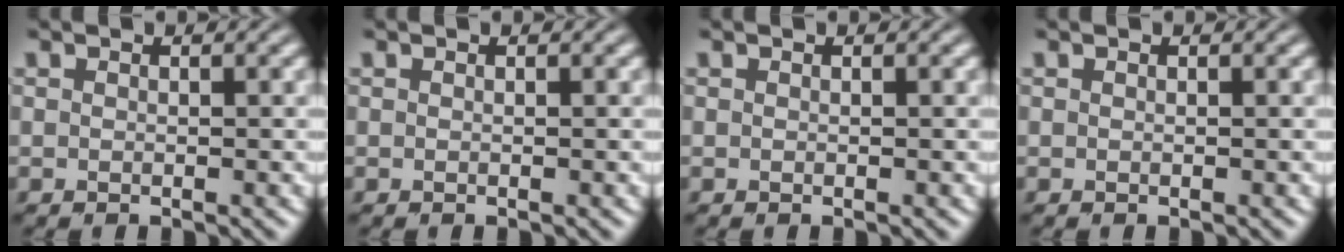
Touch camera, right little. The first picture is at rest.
{"total": 0.0}
{"total": 0.0}
{"total": 0.0}